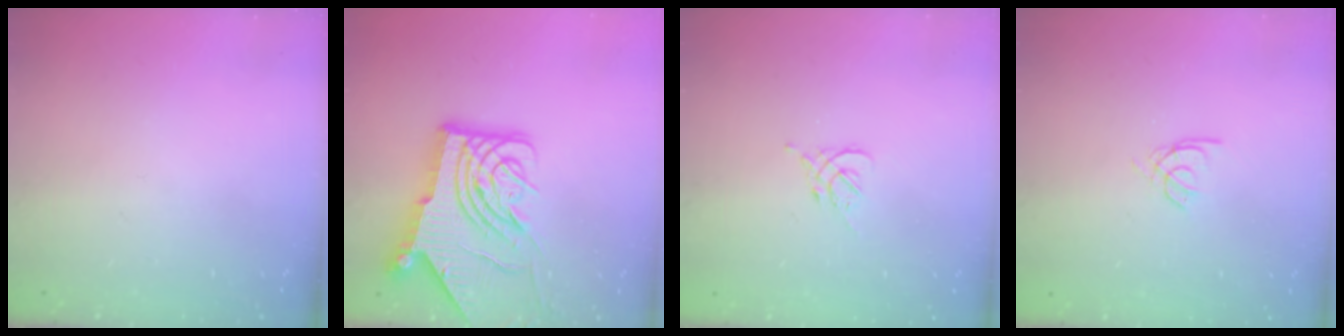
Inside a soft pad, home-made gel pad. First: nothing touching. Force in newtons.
{"total": 15.0, "press": 14.9, "slide": 1.5}
{"total": 1.2, "press": 1.1, "slide": 0.5}
{"total": 2.2, "press": 2.2, "slide": 0.2}